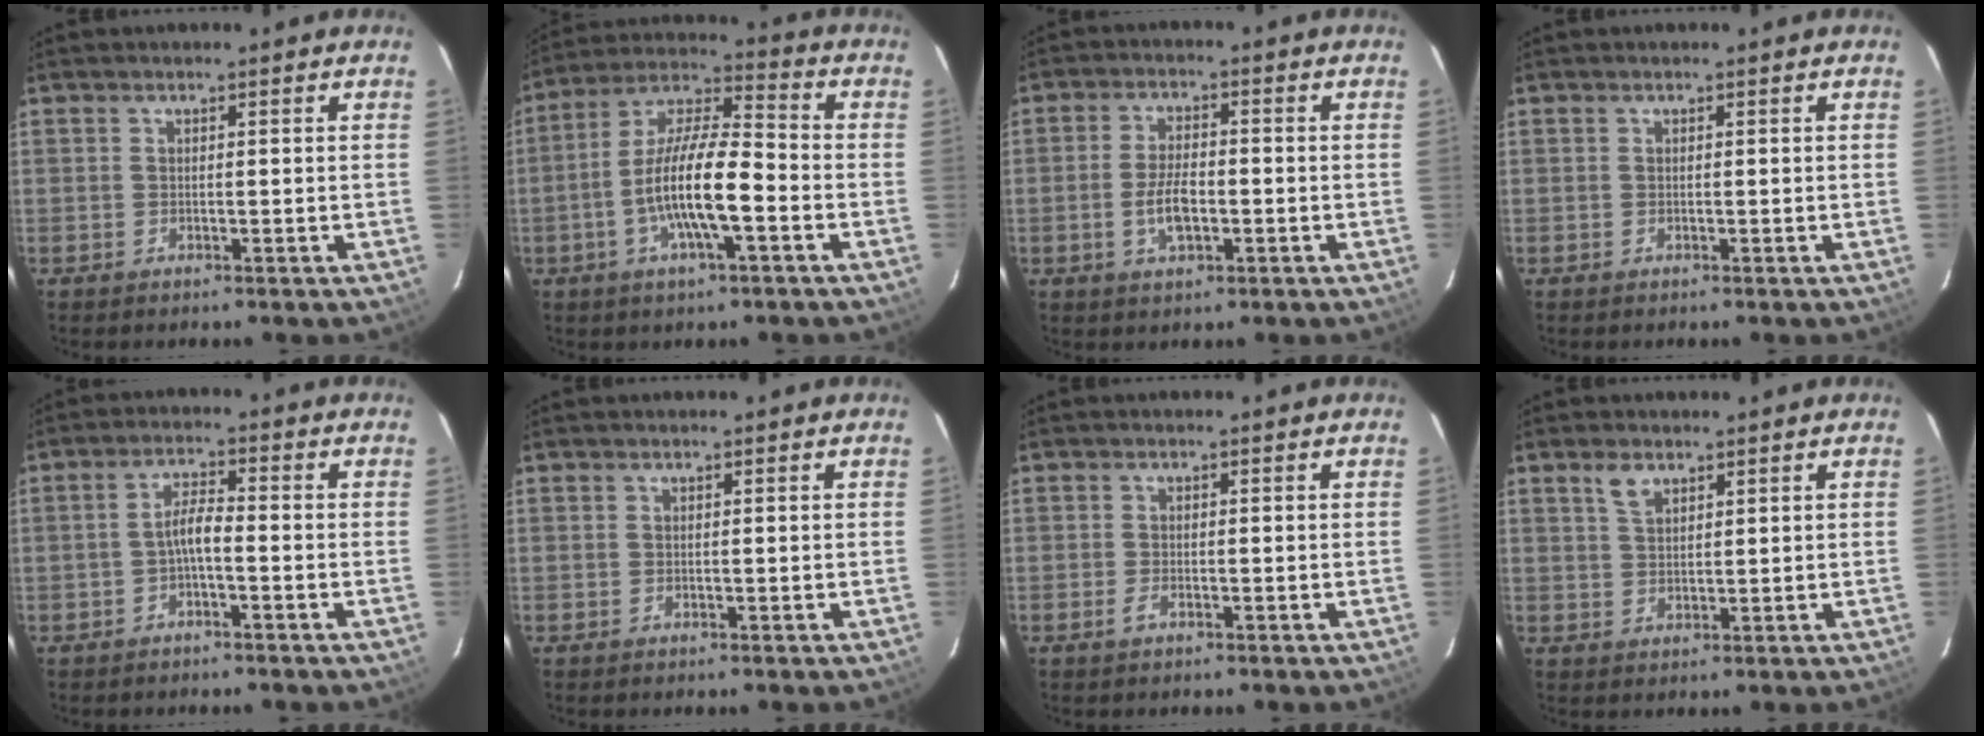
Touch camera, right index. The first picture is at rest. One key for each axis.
{"total": 13.6, "fx": -4.3, "fy": 3.1, "fz": 12.6, "tx": -0.248, "ty": -0.001, "tz": -0.085}
{"total": 6.3, "fx": -1.7, "fy": 2.8, "fz": 5.4, "tx": -0.110, "ty": 0.001, "tz": -0.030}
{"total": 0.0}
{"total": 3.3, "fx": -1.5, "fy": 0.5, "fz": 2.9, "tx": -0.059, "ty": 0.010, "tz": -0.030}
{"total": 0.0}
{"total": 1.3, "fx": -0.8, "fy": 0.4, "fz": 0.9, "tx": -0.020, "ty": 0.000, "tz": -0.014}
{"total": 3.0, "fx": 2.0, "fy": 1.5, "fz": 1.7, "tx": -0.033, "ty": 0.004, "tz": 0.040}